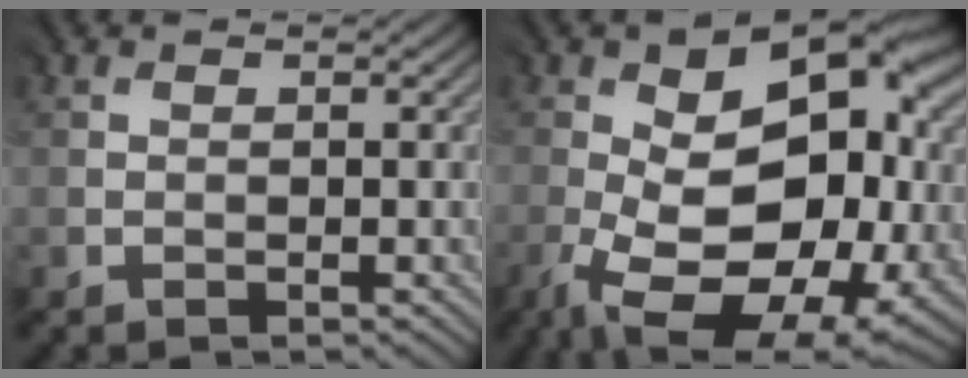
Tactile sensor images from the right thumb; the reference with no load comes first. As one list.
[{"total": 18.7, "force": [-3.3, 11.5, 14.3], "torque": [-0.218, -0.034, -0.018]}]